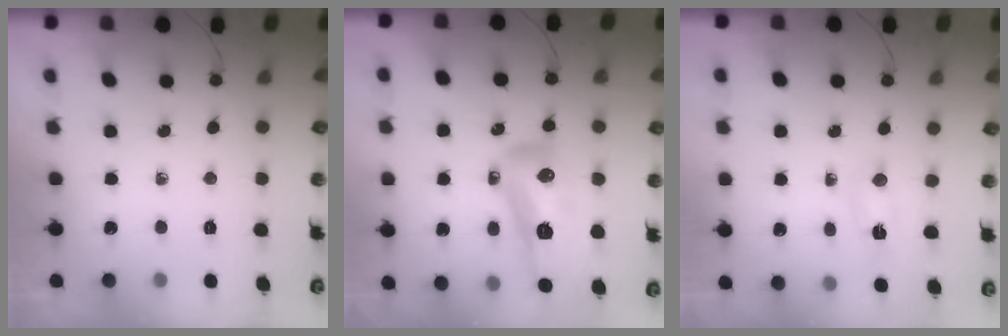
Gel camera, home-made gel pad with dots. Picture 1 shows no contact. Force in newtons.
{"total": 15.6, "press": 15.5, "slide": 1.6}
{"total": 2.6, "press": 2.3, "slide": 1.1}